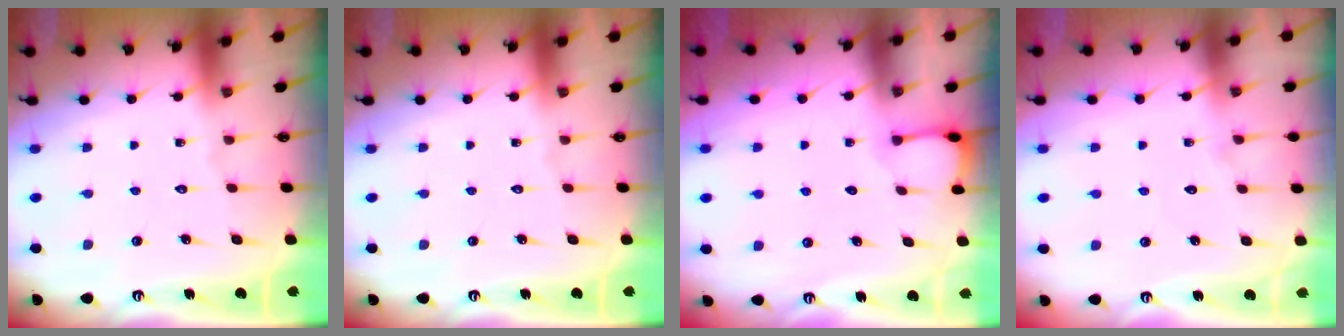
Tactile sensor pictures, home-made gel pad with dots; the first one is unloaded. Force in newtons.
{"total": 0.0}
{"total": 2.1, "press": 2.1, "slide": 0.2}
{"total": 4.5, "press": 4.5, "slide": 0.5}